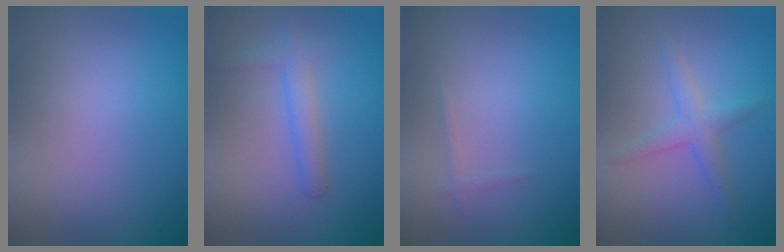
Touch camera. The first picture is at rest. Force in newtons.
{"total": 2.1, "press": 2.1, "slide": 0.1}
{"total": 0.6, "press": 0.6, "slide": 0.0}
{"total": 2.2, "press": 2.2, "slide": 0.1}